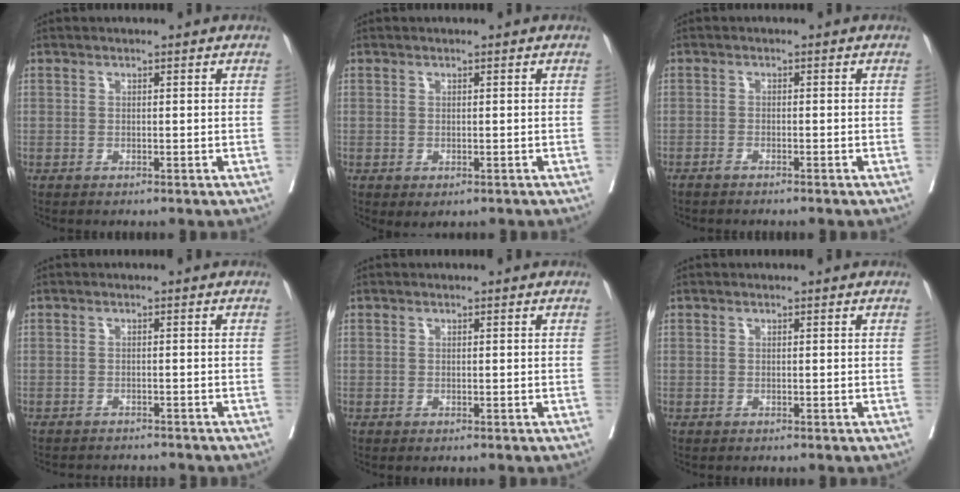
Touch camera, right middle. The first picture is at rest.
{"total": 1.1, "force": [-0.3, 0.6, 0.9], "torque": [-0.012, -0.004, 0.002]}
{"total": 2.2, "force": [-1.9, 0.1, 1.0], "torque": [-0.014, -0.001, -0.026]}
{"total": 6.2, "force": [-6.0, 1.1, 1.3], "torque": [-0.011, -0.008, -0.077]}
{"total": 0.0}
{"total": 0.0}